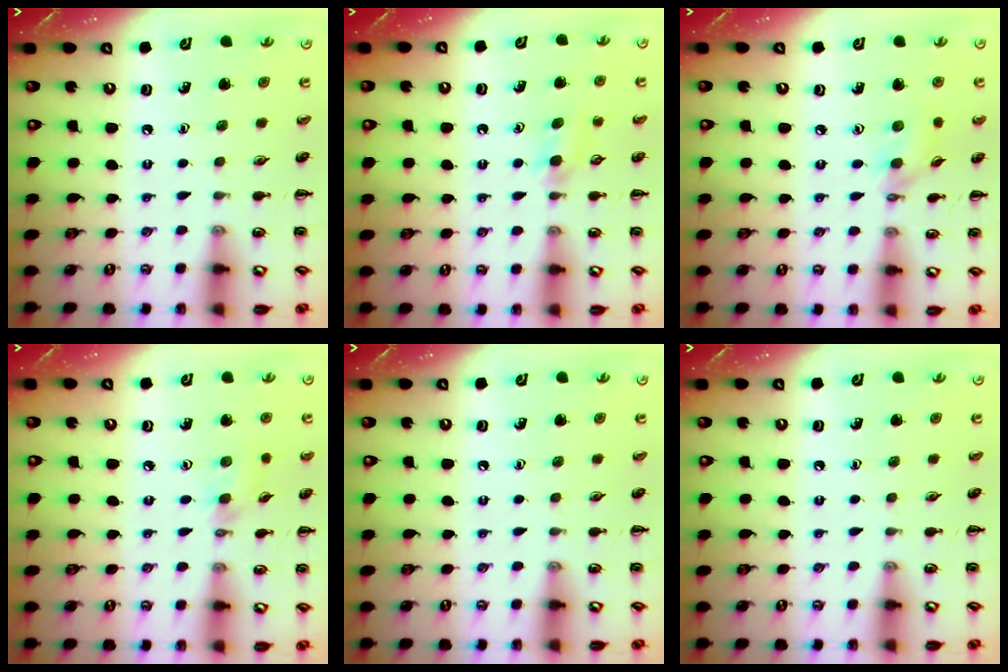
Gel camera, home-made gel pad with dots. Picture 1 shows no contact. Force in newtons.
{"total": 3.9, "press": 3.6, "slide": 1.3}
{"total": 4.9, "press": 4.9, "slide": 0.5}
{"total": 3.5, "press": 3.2, "slide": 1.4}
{"total": 0.0}
{"total": 0.0}